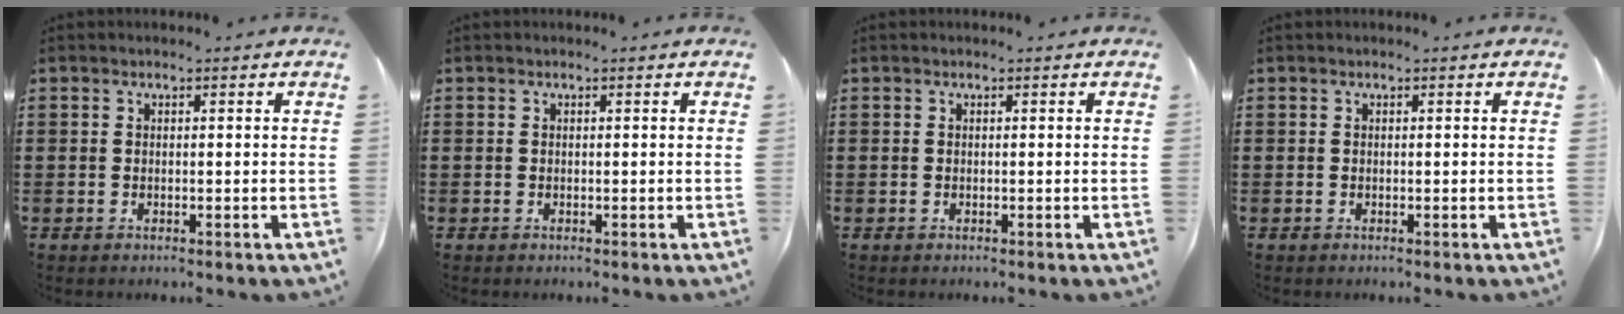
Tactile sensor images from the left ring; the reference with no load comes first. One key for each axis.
{"total": 0.0}
{"total": 0.0}
{"total": 0.0}